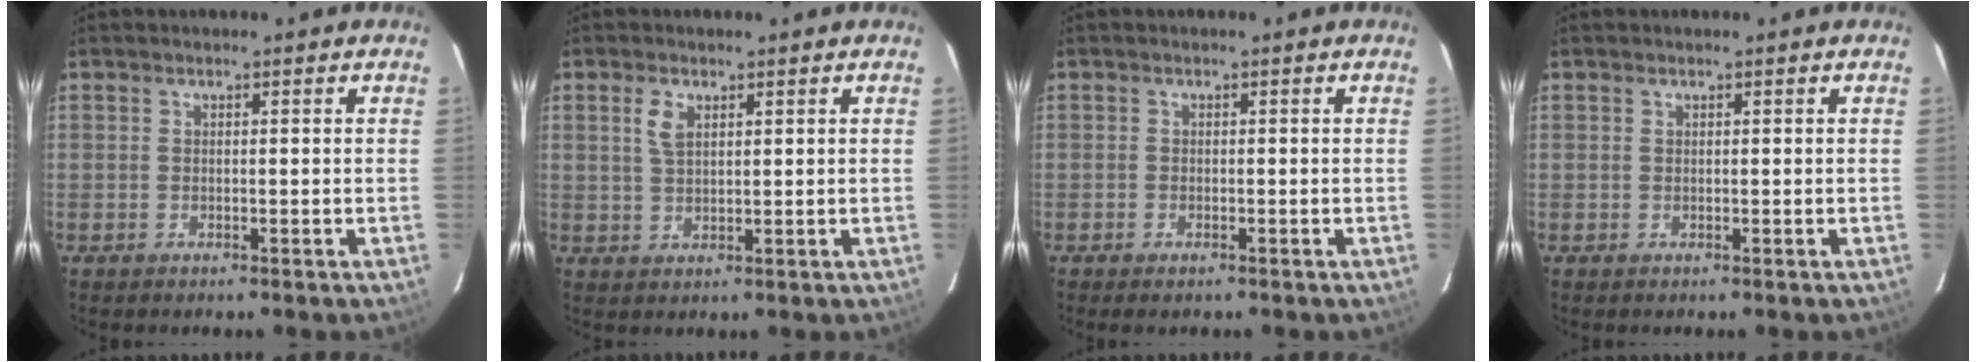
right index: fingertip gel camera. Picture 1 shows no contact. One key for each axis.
{"total": 3.4, "fx": 1.5, "fy": 1.8, "fz": 2.5, "tx": -0.048, "ty": 0.004, "tz": 0.030}
{"total": 1.0, "fx": -0.7, "fy": 0.4, "fz": 0.5, "tx": -0.009, "ty": -0.003, "tz": -0.015}
{"total": 0.0}